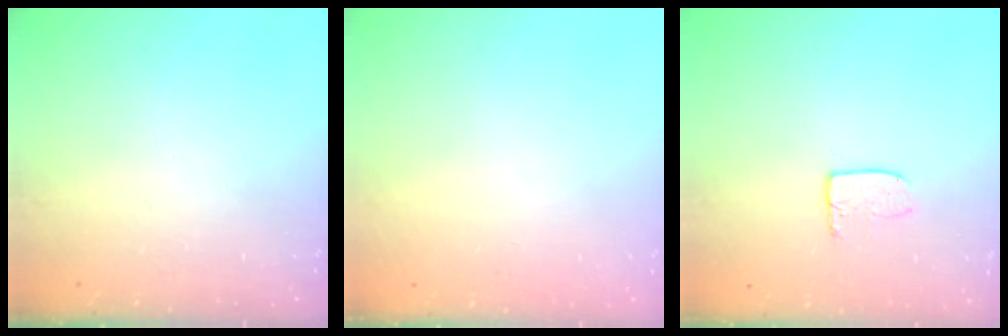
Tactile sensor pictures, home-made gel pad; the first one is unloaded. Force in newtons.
{"total": 0.0}
{"total": 5.8, "press": 5.8, "slide": 0.4}